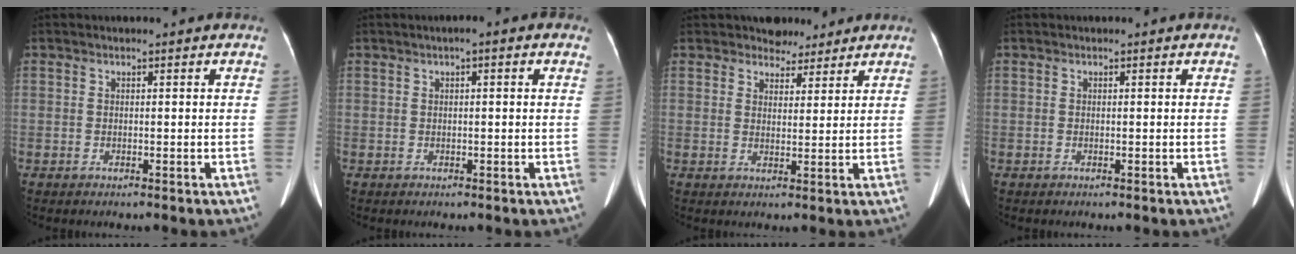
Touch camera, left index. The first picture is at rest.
{"total": 1.7, "force": [0.6, 0.3, 1.5], "torque": [-0.022, 0.017, 0.008]}
{"total": 3.6, "force": [3.1, 1.9, 0.3], "torque": [0.000, 0.001, 0.048]}
{"total": 0.0}